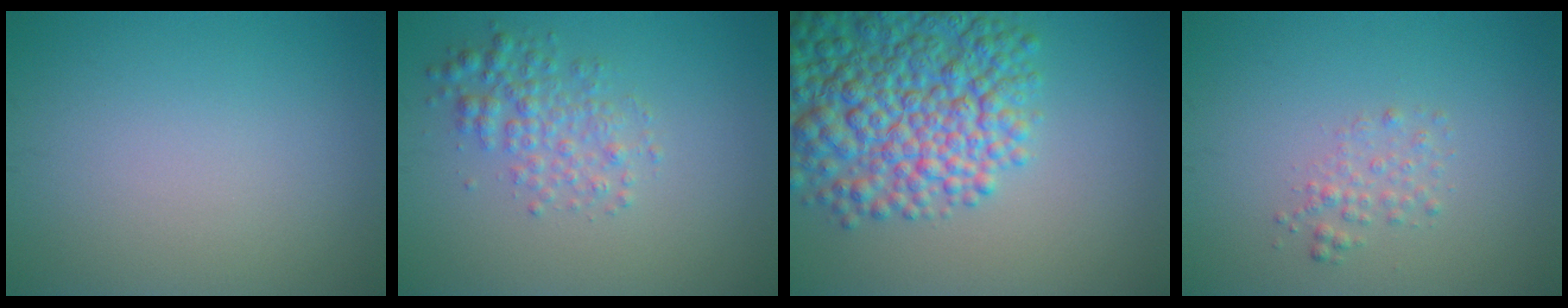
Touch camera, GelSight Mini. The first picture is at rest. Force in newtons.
{"total": 2.9, "press": 2.9, "slide": 0.0}
{"total": 10.0, "press": 10.0, "slide": 0.3}
{"total": 1.4, "press": 1.4, "slide": 0.1}